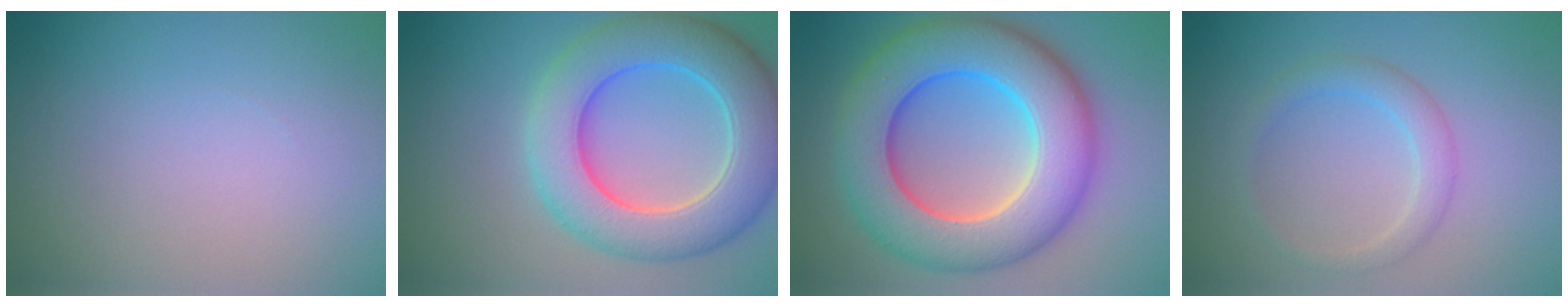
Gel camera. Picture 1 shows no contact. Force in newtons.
{"total": 9.5, "press": 9.5, "slide": 0.5}
{"total": 12.7, "press": 12.7, "slide": 0.4}
{"total": 2.3, "press": 2.3, "slide": 0.3}